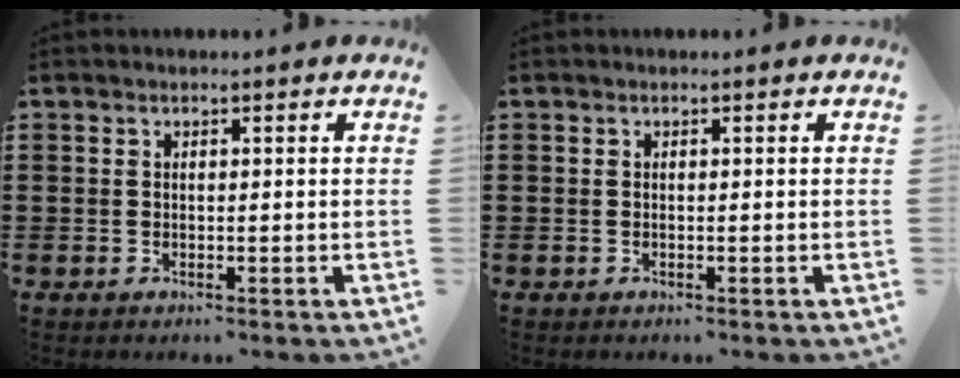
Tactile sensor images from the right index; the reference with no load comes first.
{"total": 0.0}